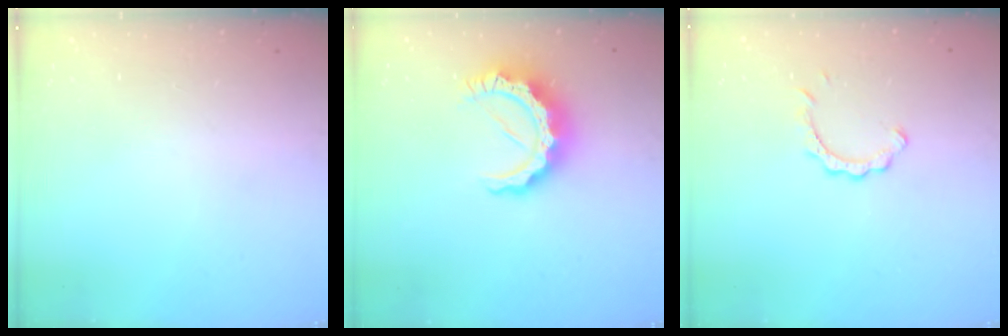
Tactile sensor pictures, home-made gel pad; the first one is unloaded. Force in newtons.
{"total": 10.3, "press": 10.3, "slide": 1.0}
{"total": 3.8, "press": 3.7, "slide": 0.2}